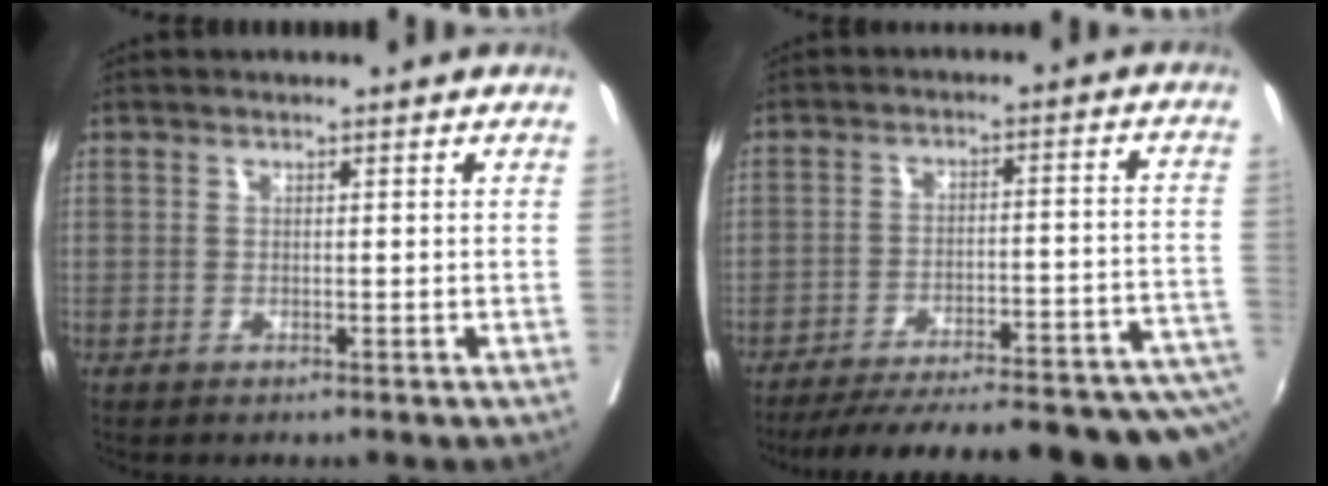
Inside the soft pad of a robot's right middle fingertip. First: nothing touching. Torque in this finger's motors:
{"motor_torque": [1.04, -1.10, 0.57, 0.12]}